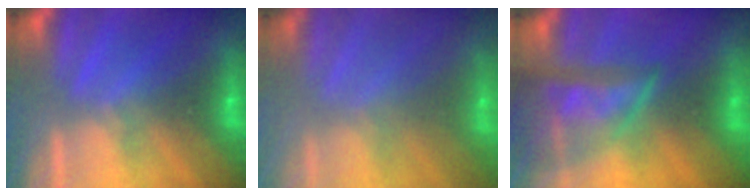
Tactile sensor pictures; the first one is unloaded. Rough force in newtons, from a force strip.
{"total": 2.0}
{"total": 9.3}